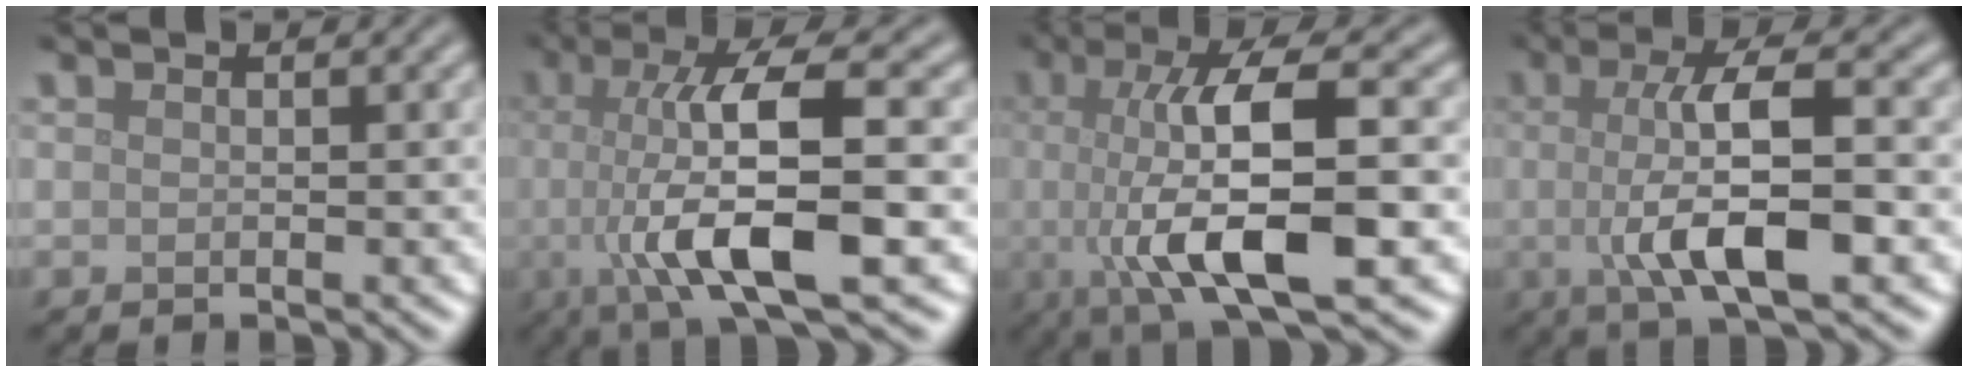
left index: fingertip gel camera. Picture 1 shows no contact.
{"total": 10.9, "force": [-1.1, 2.9, 10.4], "torque": [-0.164, -0.001, -0.020]}
{"total": 11.0, "force": [-1.1, 3.2, 10.5], "torque": [-0.166, 0.000, -0.021]}
{"total": 8.2, "force": [-0.7, 2.2, 7.8], "torque": [-0.123, -0.001, -0.016]}